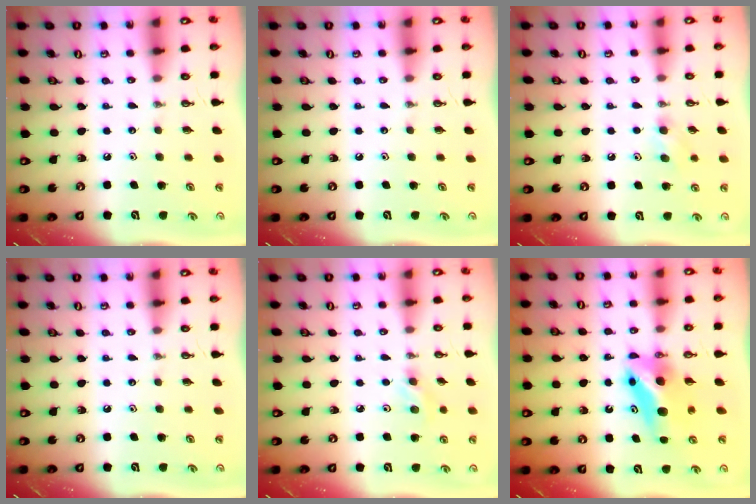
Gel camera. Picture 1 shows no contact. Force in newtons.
{"total": 0.0}
{"total": 6.8, "press": 6.4, "slide": 2.5}
{"total": 0.0}
{"total": 6.4, "press": 6.3, "slide": 0.8}
{"total": 6.4, "press": 6.4, "slide": 0.8}